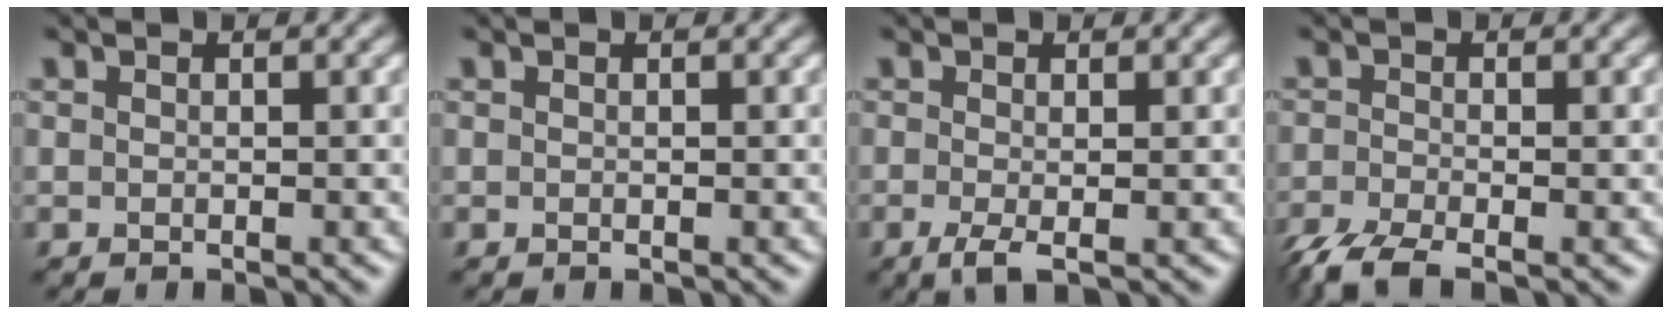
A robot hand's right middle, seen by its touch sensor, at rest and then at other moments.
{"total": 0.0}
{"total": 1.8, "force": [-0.6, 0.4, 1.7], "torque": [-0.037, -0.009, -0.014]}
{"total": 4.2, "force": [-3.1, 1.1, 2.6], "torque": [-0.057, -0.014, -0.073]}